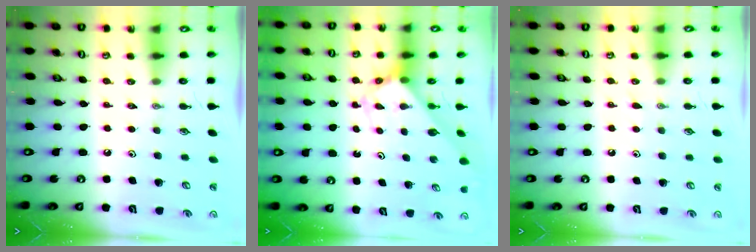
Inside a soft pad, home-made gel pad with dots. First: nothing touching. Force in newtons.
{"total": 2.9, "press": 2.9, "slide": 0.2}
{"total": 4.2, "press": 4.2, "slide": 0.4}